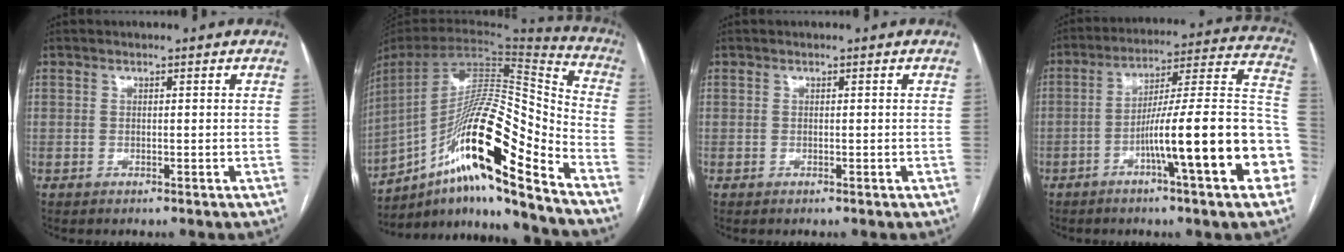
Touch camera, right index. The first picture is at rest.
{"total": 23.4, "force": [-13.3, 1.7, 19.1], "torque": [-0.319, 0.015, -0.231]}
{"total": 0.0}
{"total": 20.2, "force": [-6.6, 1.2, 19.1], "torque": [-0.208, 0.031, -0.092]}